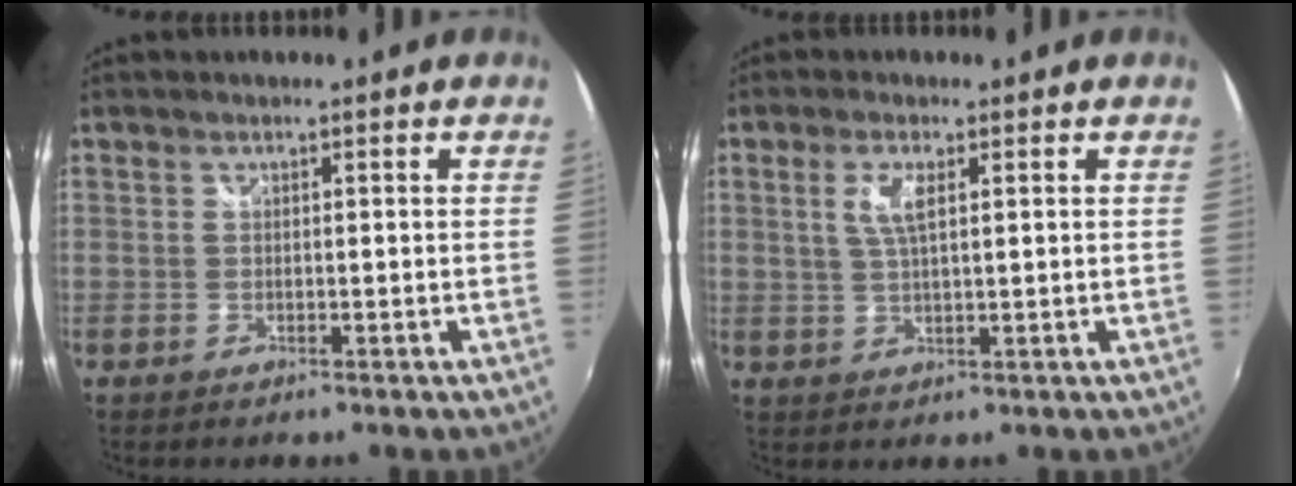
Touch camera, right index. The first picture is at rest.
{"total": 4.1, "force": [1.4, 1.1, 3.7], "torque": [-0.074, 0.000, 0.027]}